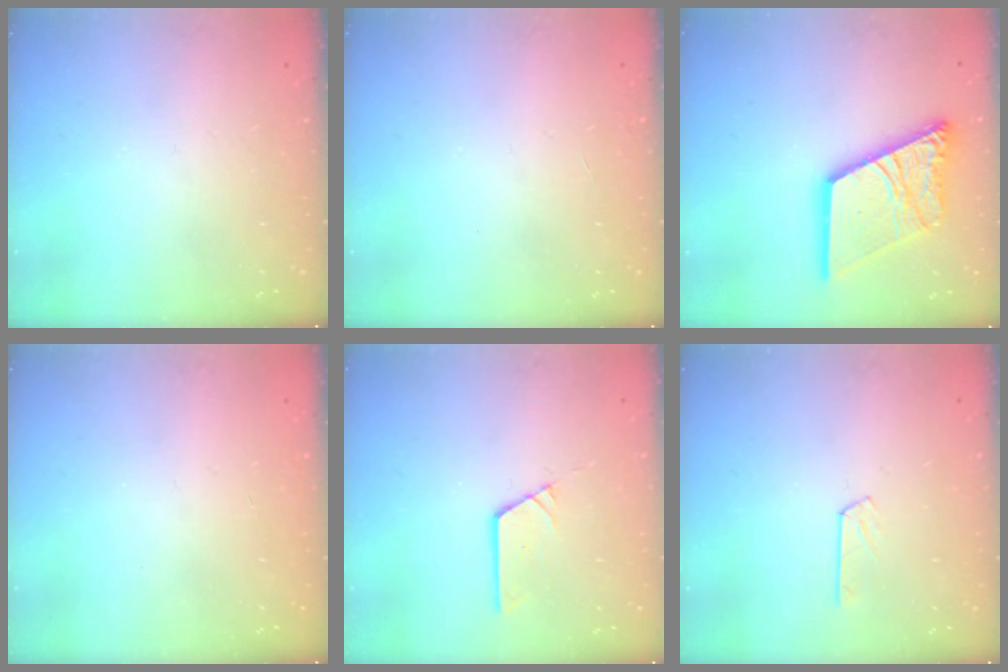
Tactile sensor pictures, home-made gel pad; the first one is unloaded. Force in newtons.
{"total": 0.0}
{"total": 20.4, "press": 20.3, "slide": 2.4}
{"total": 0.0}
{"total": 3.7, "press": 3.7, "slide": 0.3}
{"total": 2.8, "press": 2.8, "slide": 0.4}